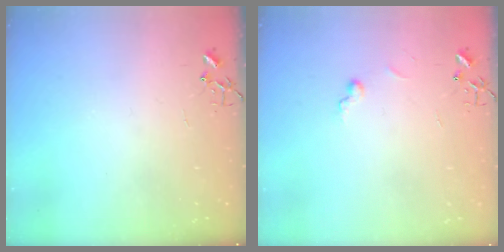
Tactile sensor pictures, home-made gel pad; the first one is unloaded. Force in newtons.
{"total": 5.6, "press": 5.6, "slide": 0.5}